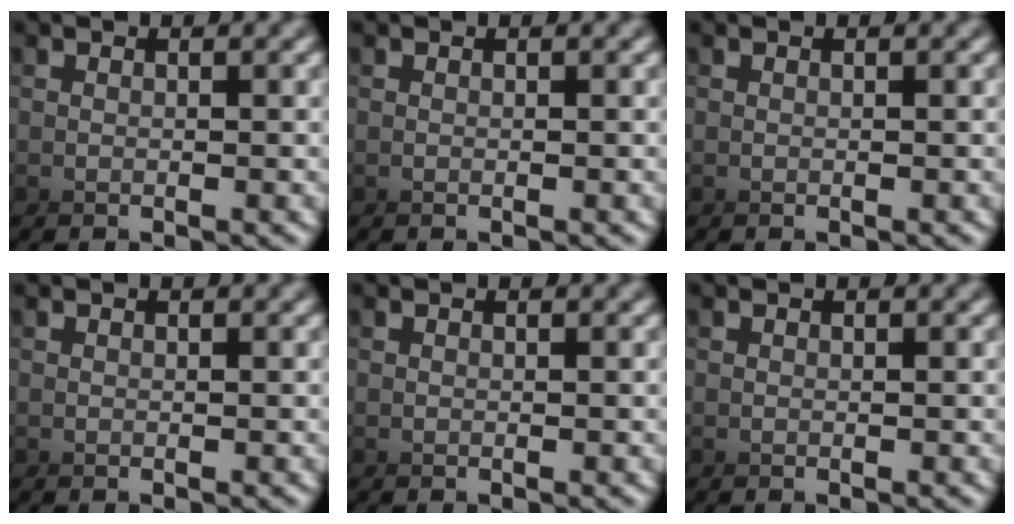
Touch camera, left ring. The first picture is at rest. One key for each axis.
{"total": 0.0}
{"total": 0.0}
{"total": 0.0}
{"total": 0.0}
{"total": 0.0}